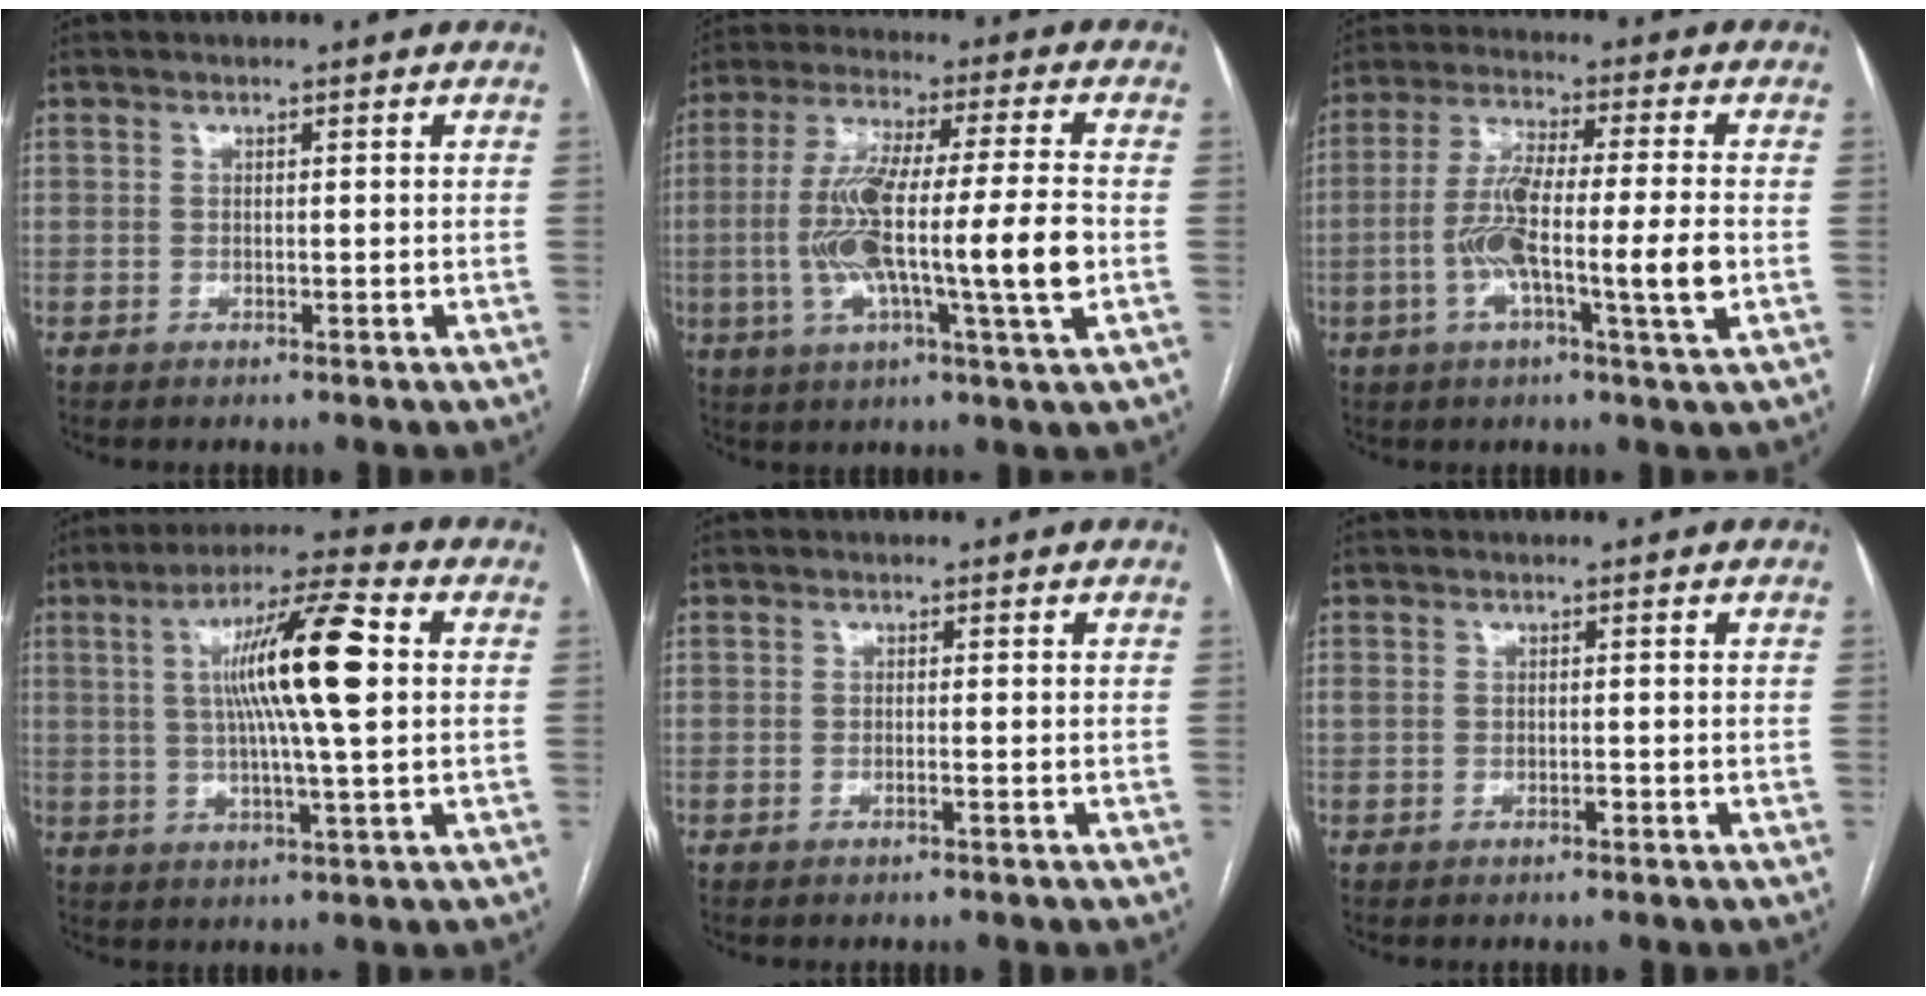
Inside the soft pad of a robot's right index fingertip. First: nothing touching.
{"total": 16.6, "force": [-2.2, 0.8, 16.4], "torque": [-0.308, 0.002, -0.042]}
{"total": 12.0, "force": [-2.5, 0.5, 11.7], "torque": [-0.219, -0.001, -0.052]}
{"total": 13.5, "force": [2.2, 0.4, 13.3], "torque": [-0.230, 0.013, 0.035]}
{"total": 0.6, "force": [-0.2, -0.1, 0.5], "torque": [-0.009, 0.001, -0.005]}
{"total": 1.0, "force": [-0.1, 0.6, 0.8], "torque": [-0.020, 0.006, 0.001]}